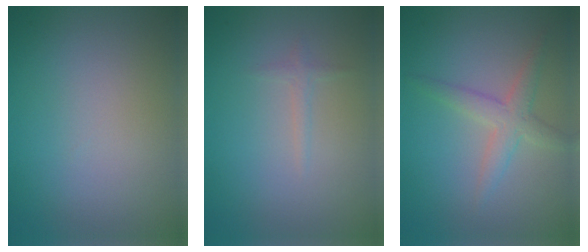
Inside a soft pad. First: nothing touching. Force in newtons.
{"total": 0.8, "press": 0.8, "slide": 0.1}
{"total": 2.6, "press": 2.6, "slide": 0.1}